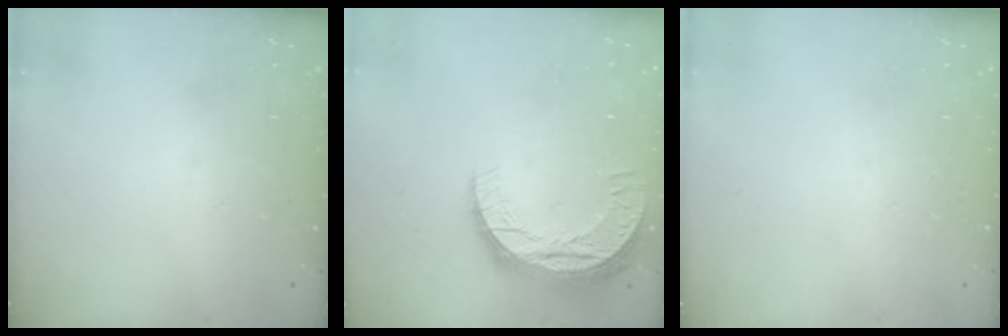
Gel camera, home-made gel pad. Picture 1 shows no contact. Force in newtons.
{"total": 10.7, "press": 10.7, "slide": 0.8}
{"total": 0.0}